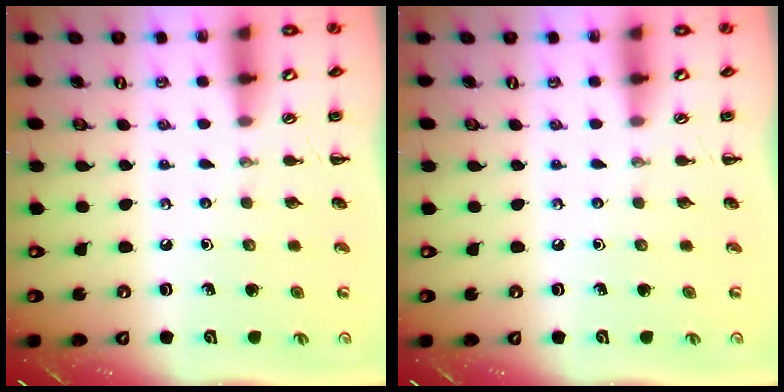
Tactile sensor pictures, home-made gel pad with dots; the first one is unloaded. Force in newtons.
{"total": 0.0}